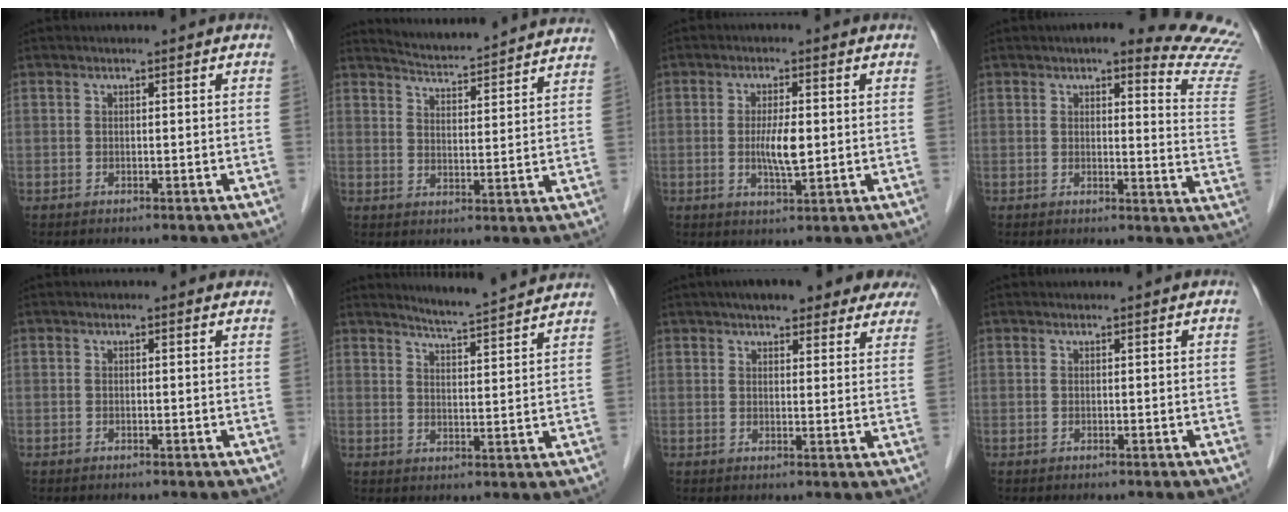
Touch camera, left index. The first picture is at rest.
{"total": 17.1, "force": [16.6, 0.9, 4.2], "torque": [-0.062, -0.023, 0.208]}
{"total": 4.6, "force": [-0.2, 1.0, 4.4], "torque": [-0.081, -0.008, -0.002]}
{"total": 15.0, "force": [13.5, 1.9, 6.1], "torque": [-0.043, -0.072, 0.119]}
{"total": 1.1, "force": [0.7, 0.8, 0.1], "torque": [0.010, 0.002, -0.001]}
{"total": 9.1, "force": [8.8, -0.9, 2.3], "torque": [-0.049, -0.001, 0.120]}
{"total": 15.1, "force": [12.6, 4.4, 7.0], "torque": [-0.066, 0.022, 0.146]}
{"total": 0.8, "force": [0.8, 0.1, 0.1], "torque": [0.001, 0.009, 0.013]}